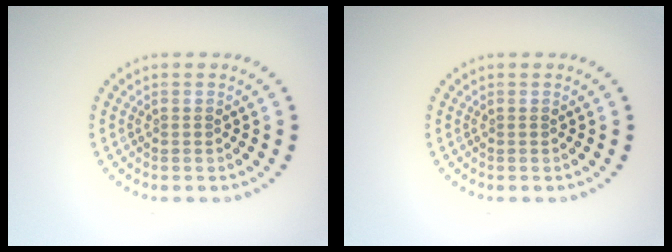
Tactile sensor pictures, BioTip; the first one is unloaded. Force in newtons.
{"total": 0.0}